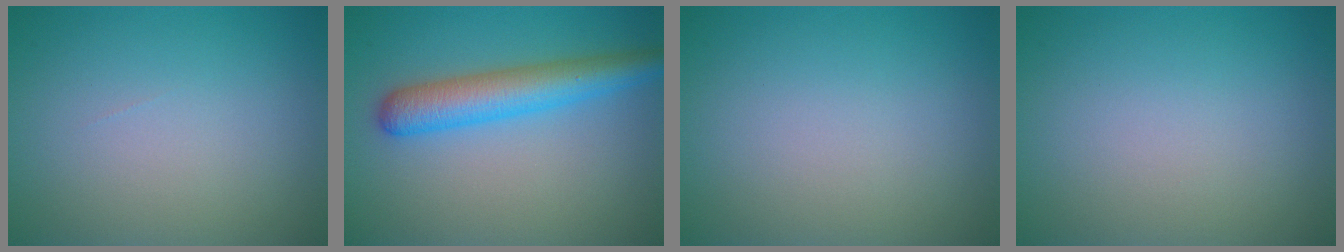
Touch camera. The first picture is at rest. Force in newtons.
{"total": 5.1, "press": 5.1, "slide": 0.1}
{"total": 0.0}
{"total": 0.0}